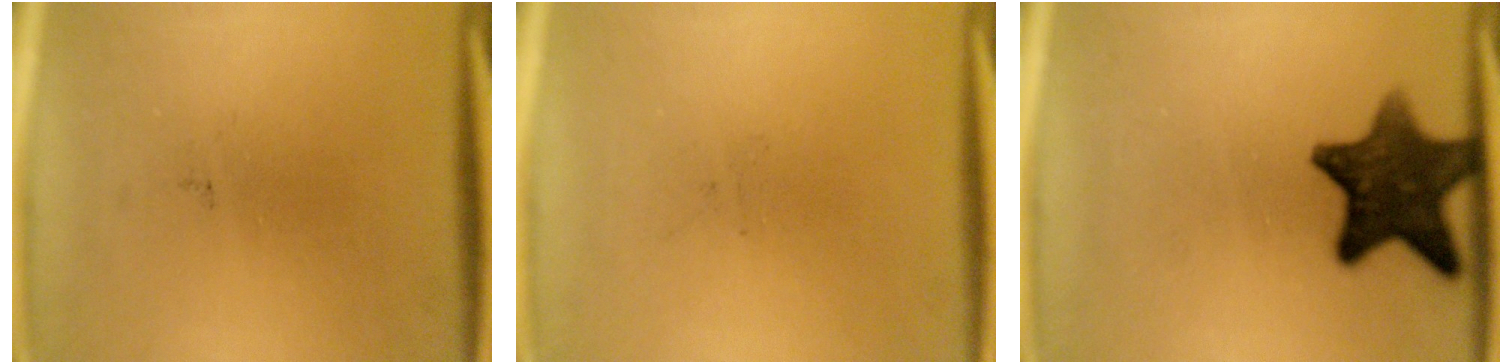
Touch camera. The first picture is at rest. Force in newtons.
{"total": 0.0}
{"total": 12.2}